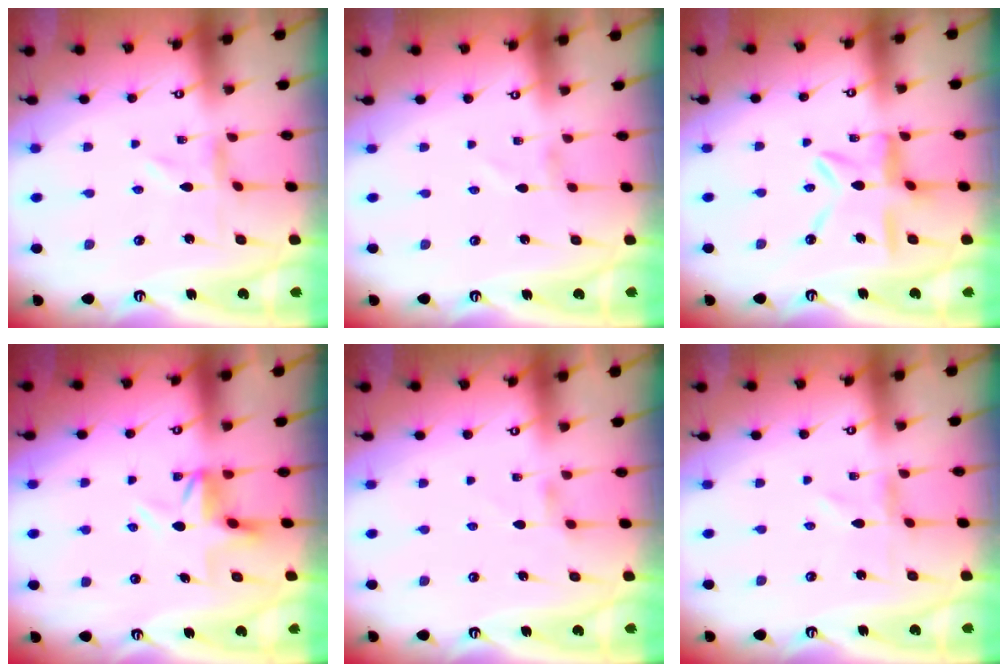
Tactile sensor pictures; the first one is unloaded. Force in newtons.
{"total": 1.5, "press": 1.5, "slide": 0.1}
{"total": 12.7, "press": 12.6, "slide": 1.3}
{"total": 5.1, "press": 5.1, "slide": 0.6}
{"total": 1.6, "press": 1.6, "slide": 0.4}
{"total": 0.0}